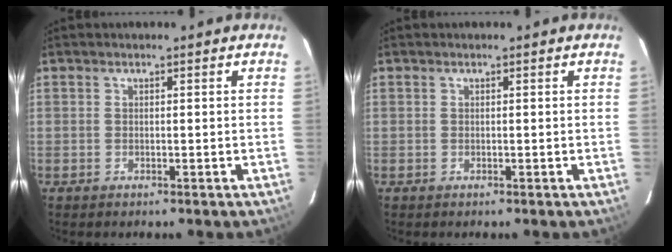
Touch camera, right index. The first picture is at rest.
{"total": 0.0}